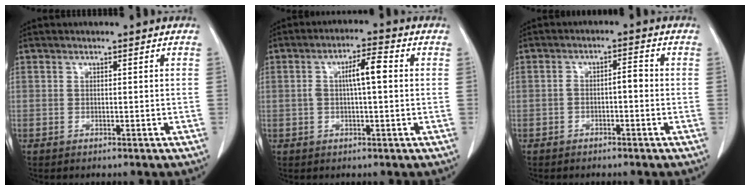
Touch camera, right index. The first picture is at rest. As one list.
[{"total": 5.3, "force": [0.6, 0.9, 5.1], "torque": [-0.092, 0.016, 0.008]}, {"total": 2.6, "force": [-0.7, 0.8, 2.4], "torque": [-0.039, 0.016, -0.011]}]